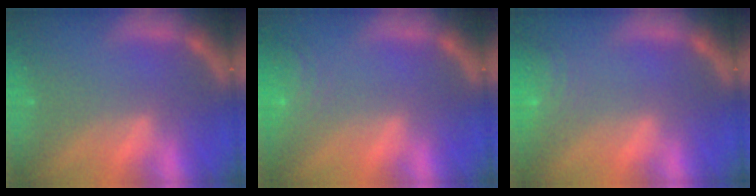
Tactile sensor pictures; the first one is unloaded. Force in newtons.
{"total": 5.1}
{"total": 5.6}